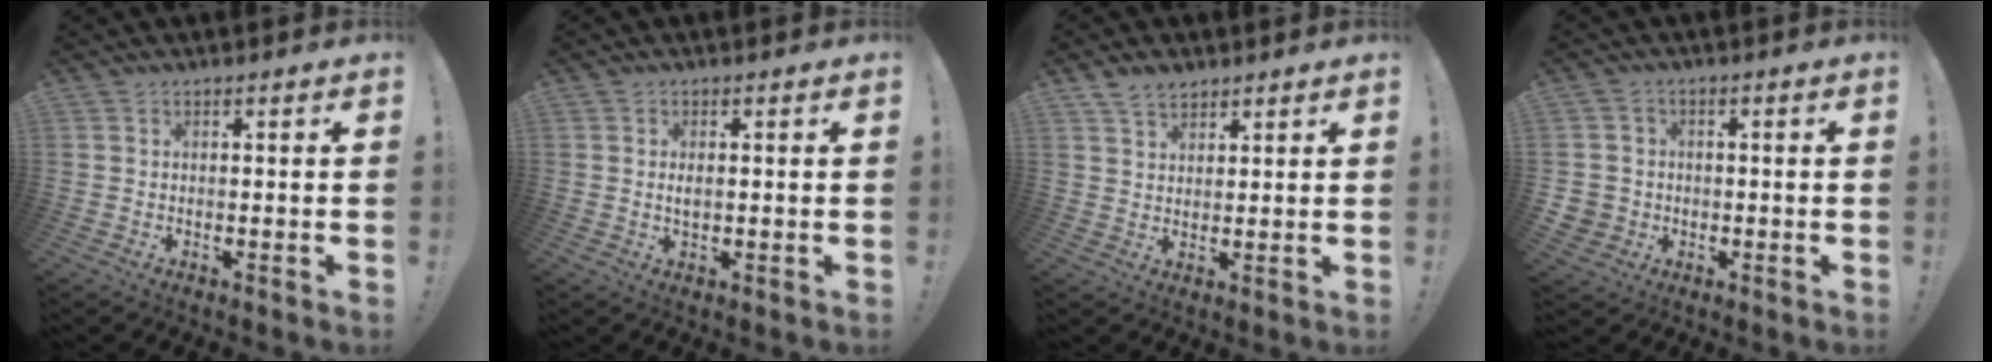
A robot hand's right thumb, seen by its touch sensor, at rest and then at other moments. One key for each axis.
{"total": 1.9, "fx": 0.1, "fy": 0.9, "fz": 1.7, "tx": -0.033, "ty": 0.004, "tz": 0.001}
{"total": 5.0, "fx": 3.7, "fy": 2.9, "fz": 1.8, "tx": -0.028, "ty": -0.017, "tz": 0.070}
{"total": 4.7, "fx": -0.3, "fy": 4.5, "fz": 1.4, "tx": -0.022, "ty": 0.005, "tz": -0.002}